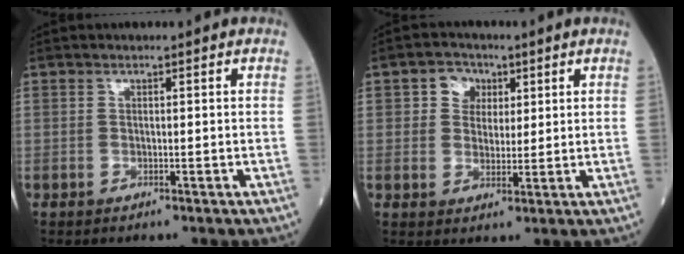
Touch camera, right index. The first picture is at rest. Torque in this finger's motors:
{"motor_torque": [0.10, 0.07, 0.04, 0.01]}